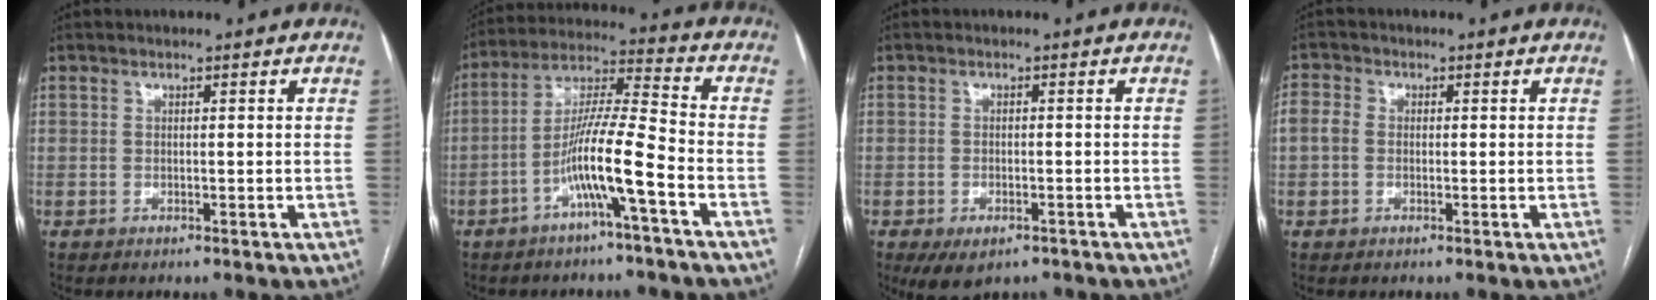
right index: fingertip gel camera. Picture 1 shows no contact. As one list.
[{"total": 10.2, "force": [-4.5, -0.4, 9.2], "torque": [-0.180, 0.016, -0.084]}, {"total": 5.5, "force": [-3.7, 2.7, 3.1], "torque": [-0.052, -0.006, -0.051]}, {"total": 2.7, "force": [-0.3, 2.3, 1.4], "torque": [-0.037, 0.017, -0.009]}]